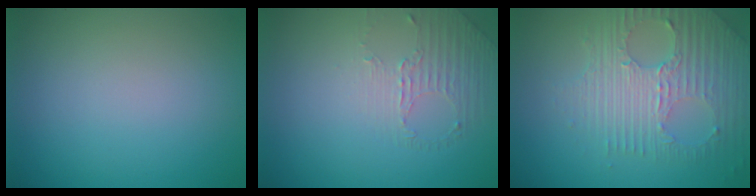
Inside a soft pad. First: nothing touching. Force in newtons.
{"total": 1.4, "press": 0.8, "slide": 1.1}
{"total": 6.5, "press": 4.5, "slide": 4.7}